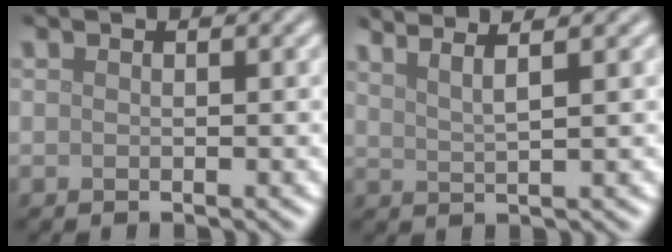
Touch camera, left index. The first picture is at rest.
{"total": 4.7, "force": [3.5, 1.3, 2.8], "torque": [-0.028, 0.026, 0.026]}